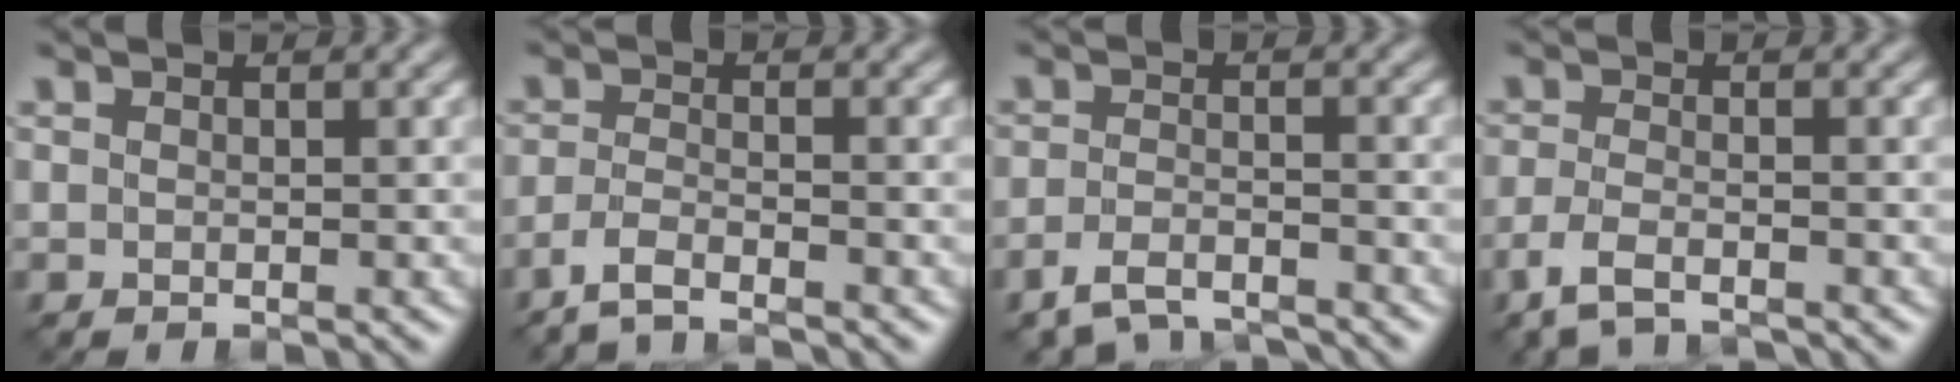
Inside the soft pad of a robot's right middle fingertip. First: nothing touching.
{"total": 2.4, "force": [-2.2, 0.1, 1.1], "torque": [-0.024, 0.003, -0.052]}
{"total": 4.5, "force": [-3.9, 1.3, 1.7], "torque": [-0.037, -0.007, -0.076]}
{"total": 3.5, "force": [-2.7, 0.9, 2.0], "torque": [-0.050, -0.008, -0.062]}